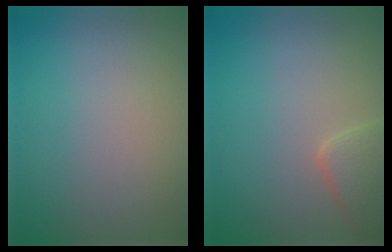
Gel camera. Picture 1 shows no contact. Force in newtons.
{"total": 2.4, "press": 2.4, "slide": 0.1}